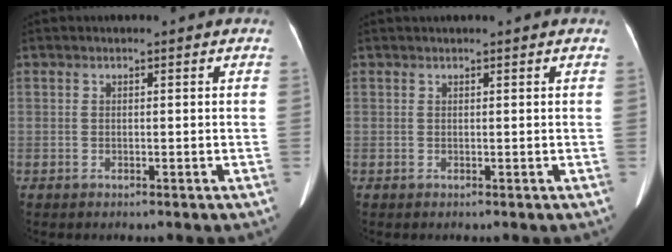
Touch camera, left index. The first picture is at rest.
{"total": 1.6, "force": [1.4, -0.1, 0.6], "torque": [-0.007, 0.025, 0.025]}